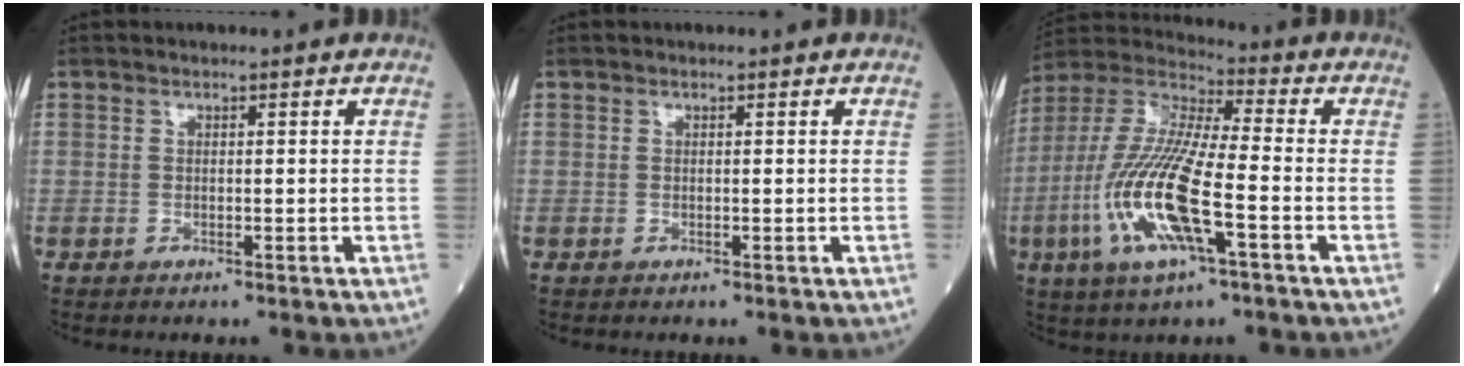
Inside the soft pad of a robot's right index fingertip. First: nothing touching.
{"total": 0.0}
{"total": 17.0, "force": [-5.1, 2.9, 15.9], "torque": [-0.347, -0.013, -0.097]}